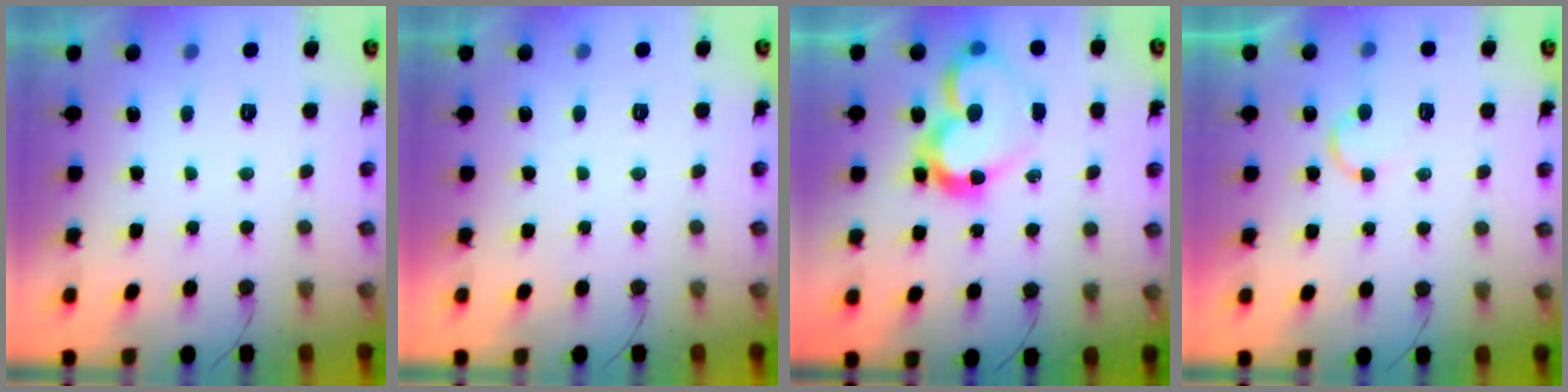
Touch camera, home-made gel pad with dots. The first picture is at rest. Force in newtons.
{"total": 1.7, "press": 1.7, "slide": 0.0}
{"total": 13.7, "press": 13.5, "slide": 2.7}
{"total": 5.8, "press": 5.7, "slide": 0.6}